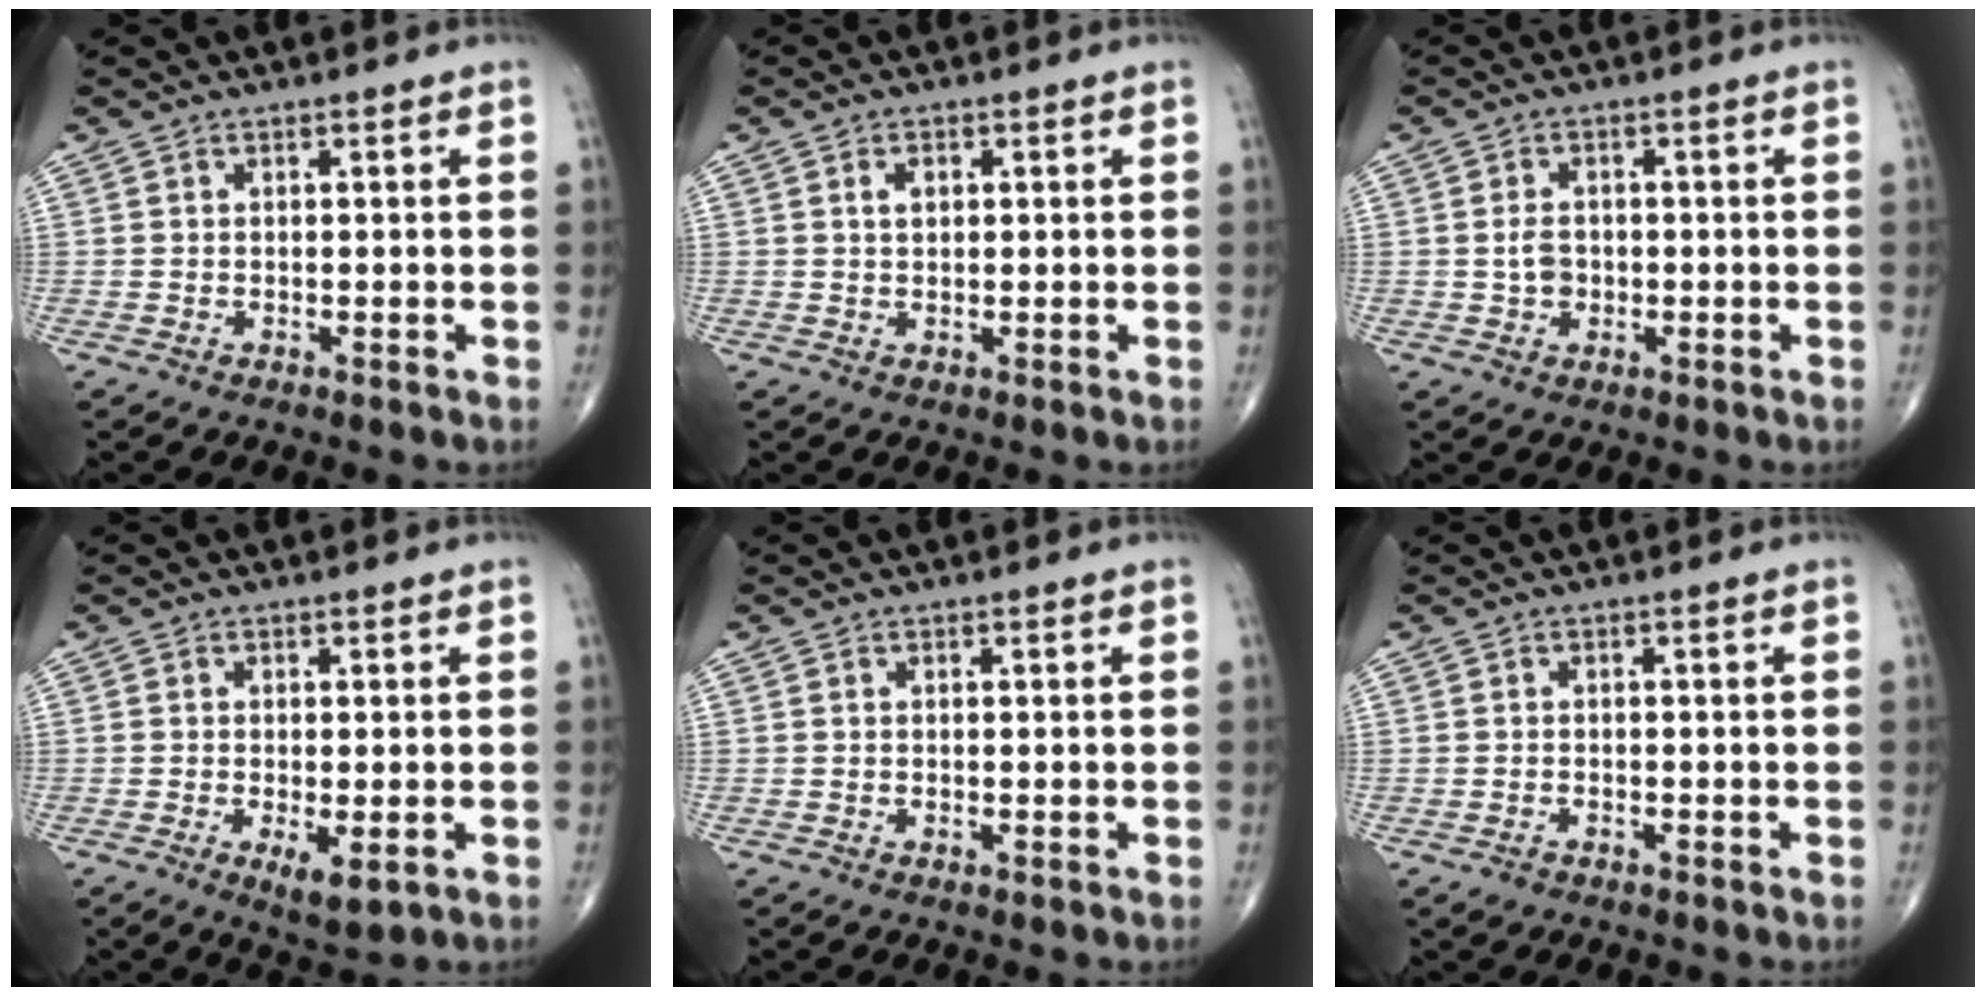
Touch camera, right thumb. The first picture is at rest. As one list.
[{"total": 2.3, "force": [0.7, 1.5, 1.6], "torque": [-0.023, 0.001, 0.012]}, {"total": 3.2, "force": [-0.3, 2.5, 1.9], "torque": [-0.025, 0.004, -0.005]}, {"total": 5.0, "force": [-1.6, 1.7, 4.4], "torque": [-0.072, -0.014, -0.022]}, {"total": 0.0}, {"total": 1.3, "force": [-0.9, 0.8, 0.5], "torque": [-0.010, 0.002, -0.015]}]